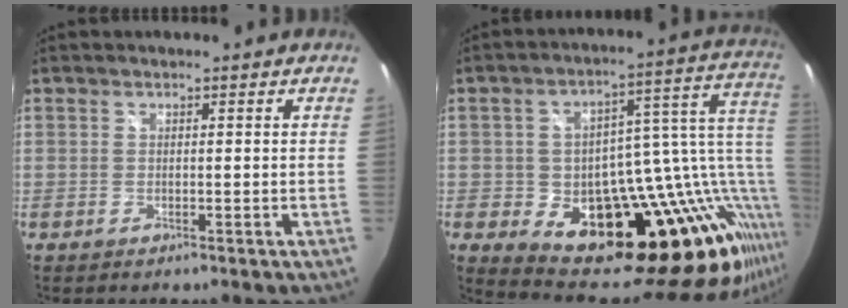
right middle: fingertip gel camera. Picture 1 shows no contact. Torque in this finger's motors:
{"motor_torque": [1.97, -0.17, 1.05, 0.21]}